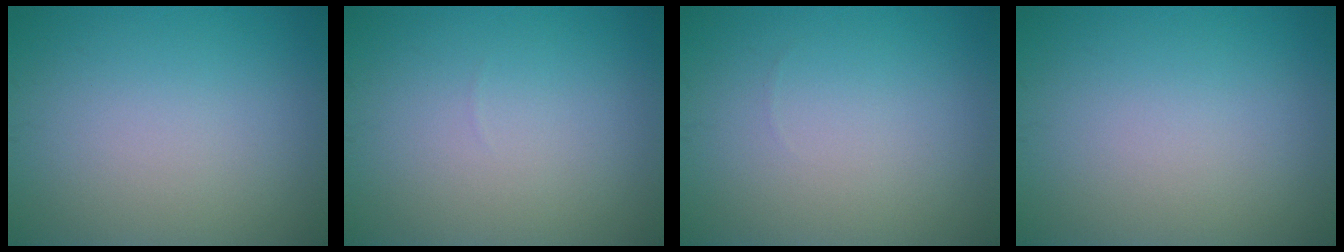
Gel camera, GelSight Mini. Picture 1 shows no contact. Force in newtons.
{"total": 0.0}
{"total": 0.0}
{"total": 0.0}